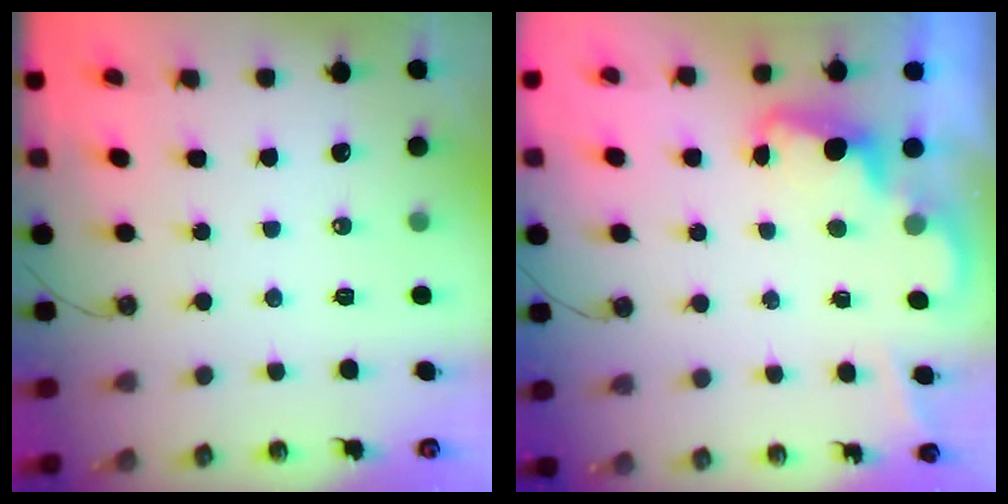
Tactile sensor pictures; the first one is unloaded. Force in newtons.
{"total": 2.5, "press": 2.4, "slide": 0.5}